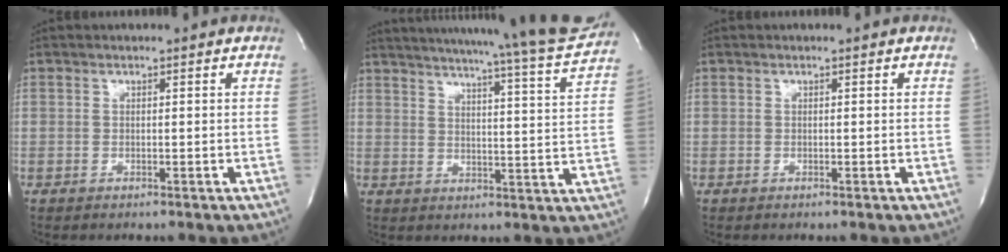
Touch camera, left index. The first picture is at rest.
{"total": 23.8, "force": [21.8, -0.7, 9.6], "torque": [-0.151, -0.068, 0.268]}
{"total": 0.0}